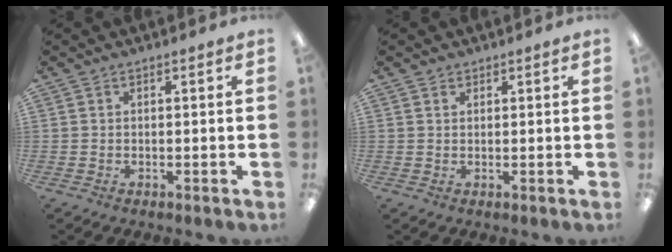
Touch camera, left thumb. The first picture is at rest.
{"total": 0.8, "force": [0.6, 0.5, 0.1], "torque": [-0.001, 0.001, 0.012]}